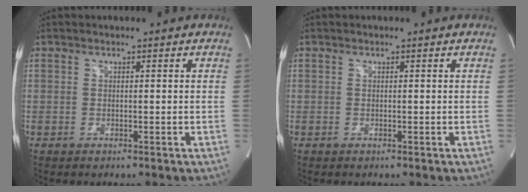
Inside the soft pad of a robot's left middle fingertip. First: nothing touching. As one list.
[{"total": 0.0}]